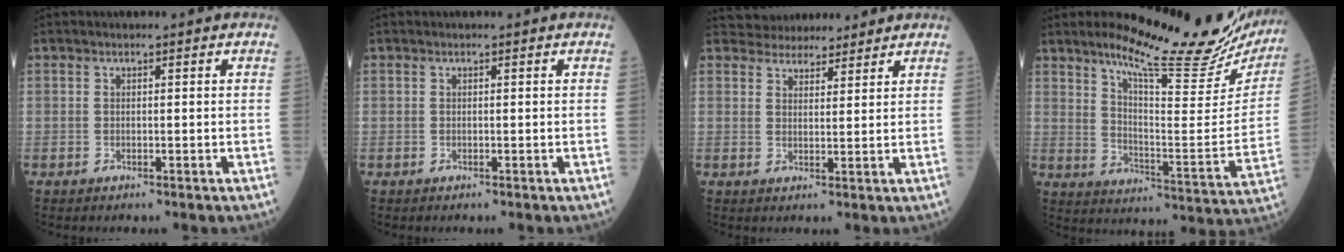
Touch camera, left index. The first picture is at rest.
{"total": 0.0}
{"total": 6.9, "force": [6.4, 2.2, 1.0], "torque": [-0.012, 0.017, 0.093]}
{"total": 22.0, "force": [18.6, 3.2, 11.4], "torque": [-0.168, -0.053, 0.249]}